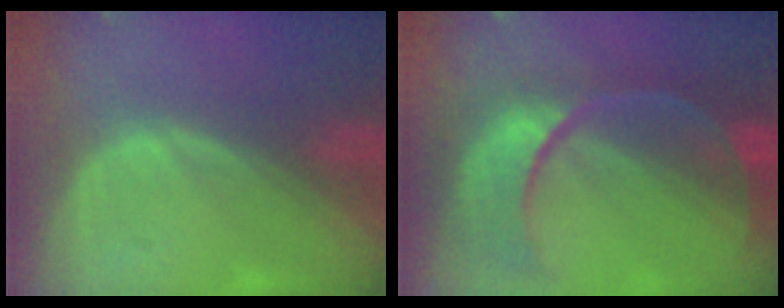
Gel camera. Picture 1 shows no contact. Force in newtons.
{"total": 11.7, "press": 9.5, "slide": 6.8}